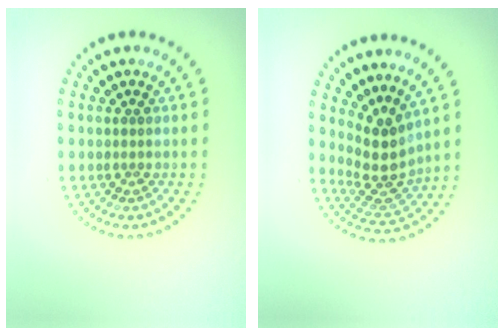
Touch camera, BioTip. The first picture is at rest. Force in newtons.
{"total": 3.7, "press": 2.7, "slide": 2.5}